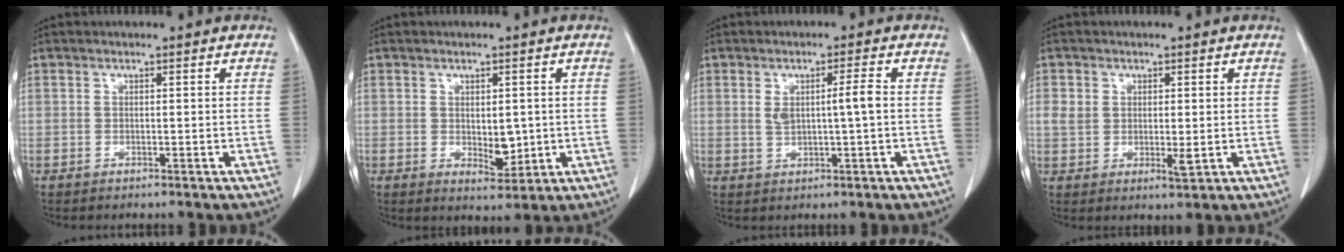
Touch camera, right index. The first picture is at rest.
{"total": 3.8, "force": [-0.1, 2.1, 3.2], "torque": [-0.045, -0.010, 0.009]}
{"total": 3.9, "force": [0.4, 0.2, 3.9], "torque": [-0.070, 0.001, 0.012]}
{"total": 4.3, "force": [0.4, 2.6, 3.4], "torque": [-0.054, -0.003, 0.013]}